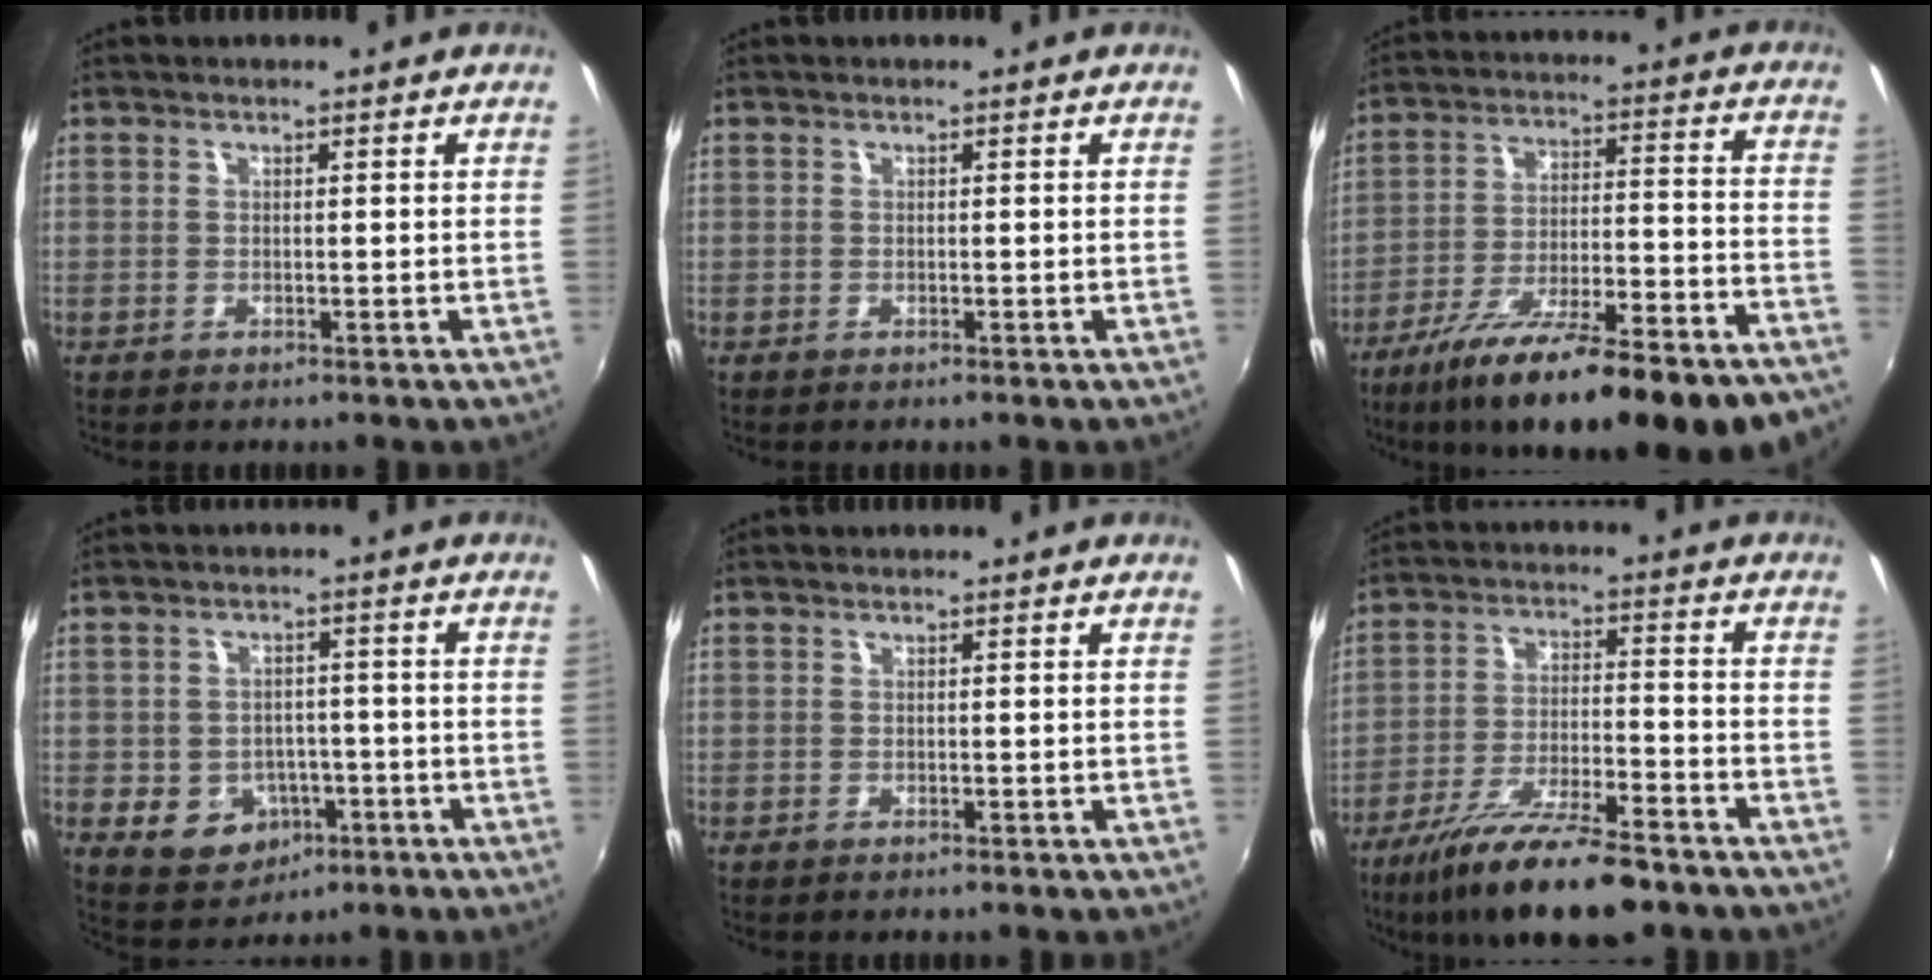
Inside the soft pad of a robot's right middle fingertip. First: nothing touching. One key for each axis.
{"total": 0.0}
{"total": 28.2, "fx": -21.8, "fy": 5.5, "fz": 17.0, "tx": -0.273, "ty": -0.058, "tz": -0.311}
{"total": 8.7, "fx": -3.4, "fy": 7.0, "fz": 3.8, "tx": -0.094, "ty": 0.008, "tz": -0.031}
{"total": 0.0}
{"total": 16.5, "fx": -12.5, "fy": 3.7, "fz": 10.1, "tx": -0.198, "ty": -0.030, "tz": -0.210}